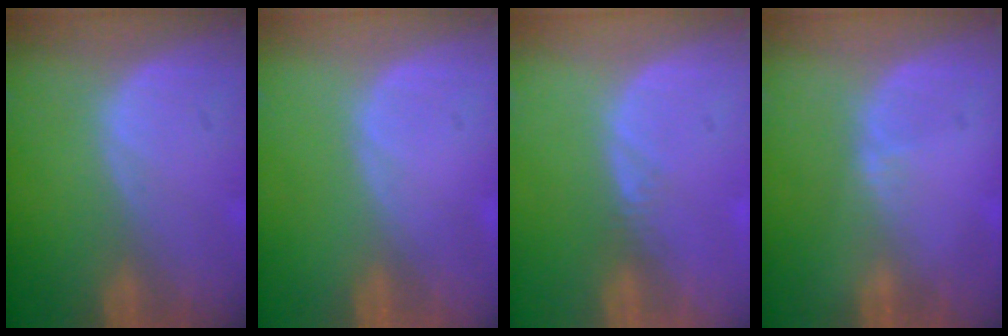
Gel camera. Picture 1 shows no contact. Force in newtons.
{"total": 0.0}
{"total": 0.9, "press": 0.8, "slide": 0.4}
{"total": 0.8, "press": 0.8, "slide": 0.4}